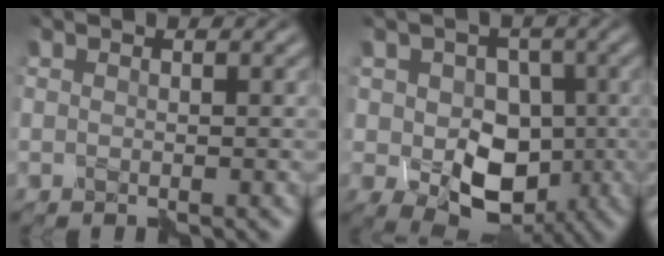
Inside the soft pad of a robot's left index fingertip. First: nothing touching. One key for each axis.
{"total": 6.8, "fx": -1.7, "fy": 5.1, "fz": 4.2, "tx": -0.053, "ty": -0.005, "tz": -0.029}